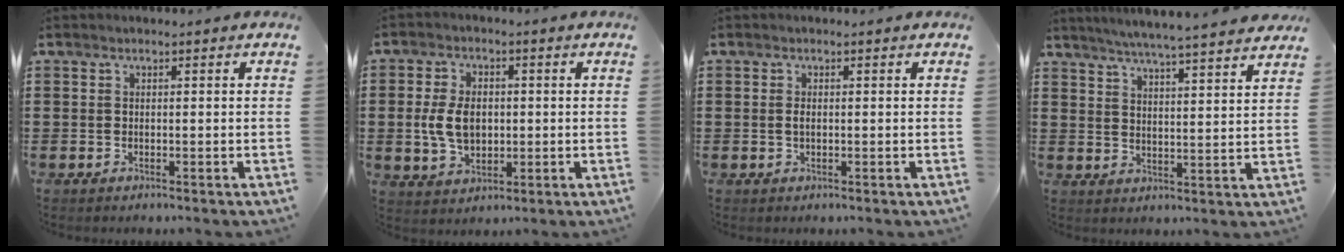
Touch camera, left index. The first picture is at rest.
{"total": 6.7, "force": [0.0, 4.4, 5.0], "torque": [-0.114, 0.003, -0.007]}
{"total": 1.1, "force": [0.0, 0.5, 0.9], "torque": [-0.021, 0.001, -0.001]}
{"total": 5.0, "force": [4.7, -0.9, 1.4], "torque": [-0.046, -0.031, 0.081]}